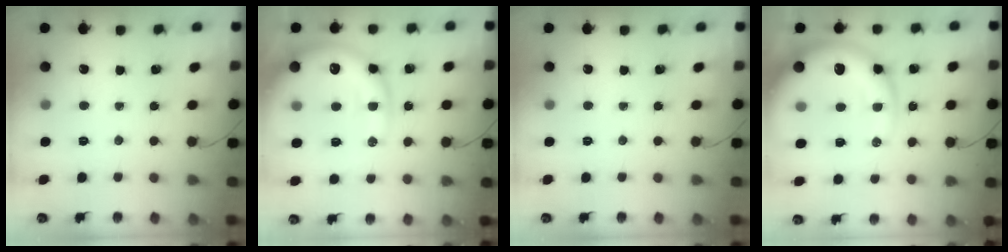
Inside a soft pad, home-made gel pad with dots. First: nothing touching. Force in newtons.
{"total": 18.9, "press": 18.5, "slide": 3.6}
{"total": 0.0}
{"total": 19.5, "press": 18.9, "slide": 4.5}